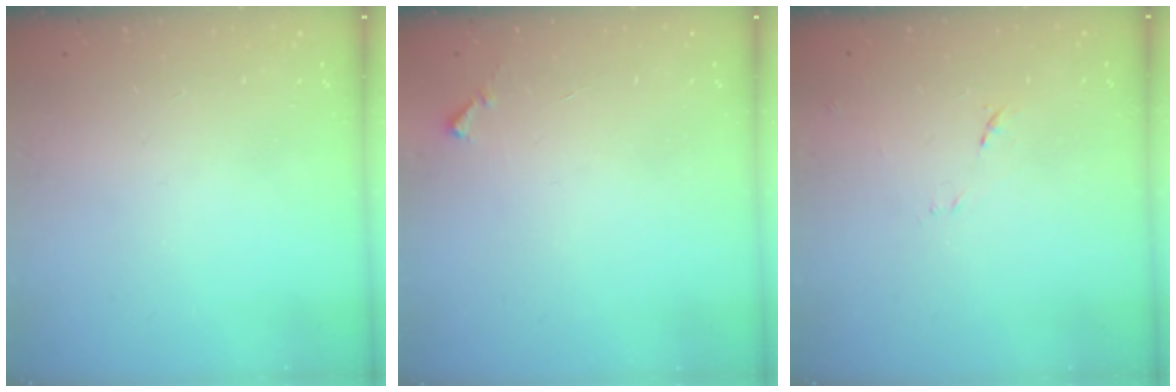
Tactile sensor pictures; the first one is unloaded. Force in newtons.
{"total": 4.4, "press": 4.4, "slide": 0.3}
{"total": 7.1, "press": 7.1, "slide": 0.6}